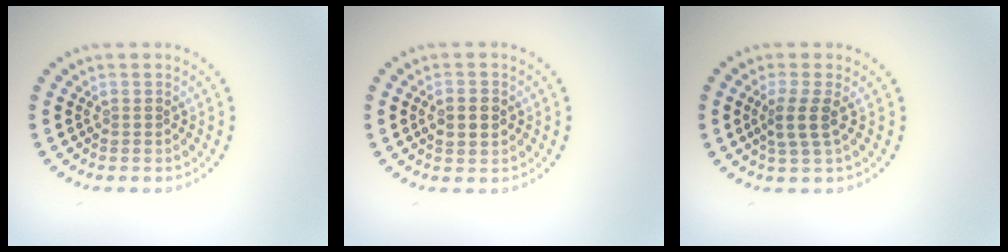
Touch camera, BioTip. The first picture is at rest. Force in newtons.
{"total": 2.8, "press": 2.8, "slide": 0.2}
{"total": 2.5, "press": 1.9, "slide": 1.5}